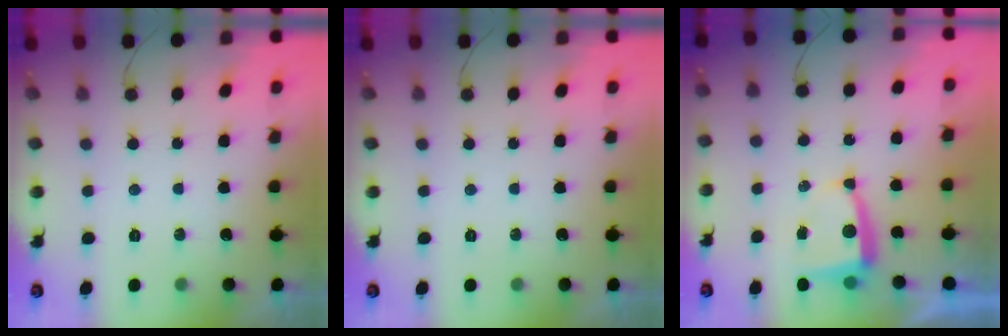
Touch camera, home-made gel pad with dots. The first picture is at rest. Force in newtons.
{"total": 0.0}
{"total": 5.3, "press": 5.3, "slide": 0.6}